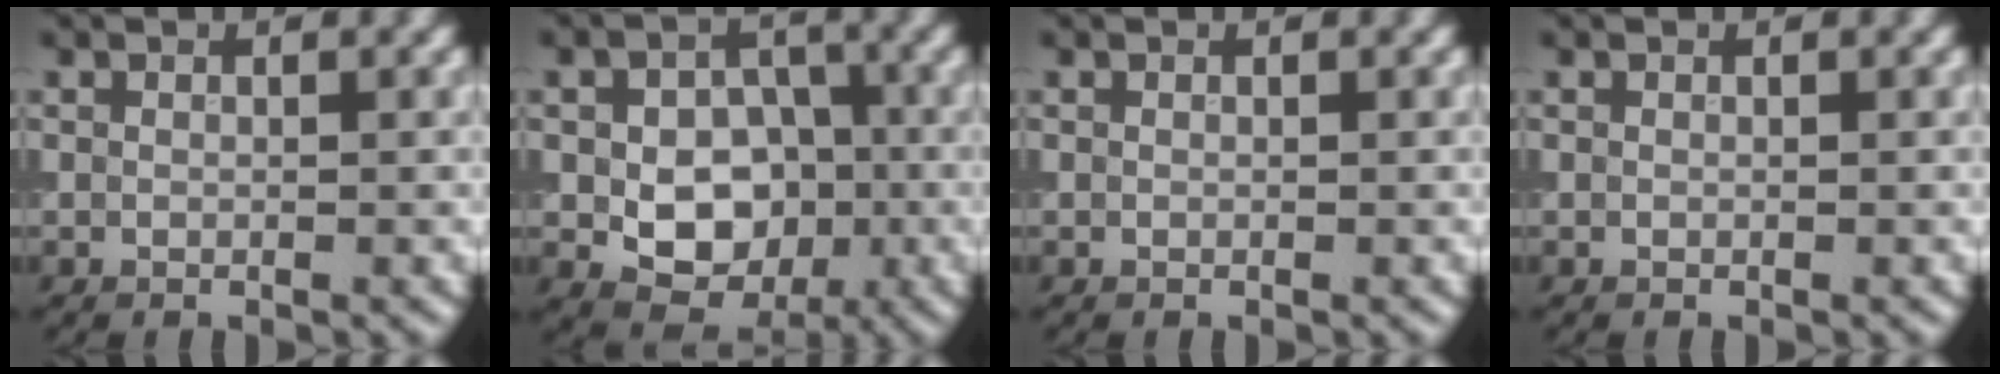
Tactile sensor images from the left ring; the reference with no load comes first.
{"total": 6.9, "force": [-1.3, 5.1, 4.5], "torque": [-0.071, -0.006, -0.020]}
{"total": 0.0}
{"total": 0.0}